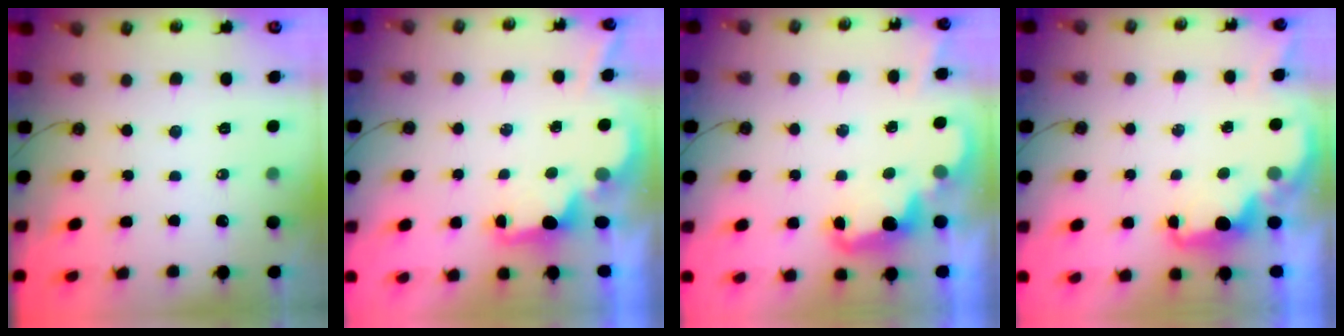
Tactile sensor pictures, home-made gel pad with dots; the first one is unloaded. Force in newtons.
{"total": 2.0, "press": 2.0, "slide": 0.6}
{"total": 3.3, "press": 3.3, "slide": 0.7}
{"total": 2.0, "press": 1.8, "slide": 0.7}